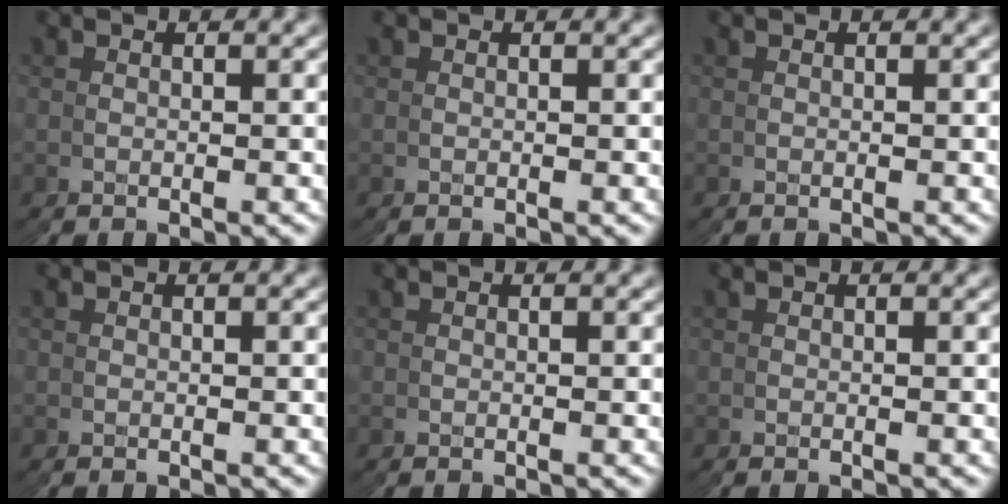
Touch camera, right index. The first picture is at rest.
{"total": 0.0}
{"total": 0.0}
{"total": 0.0}
{"total": 0.0}
{"total": 0.0}